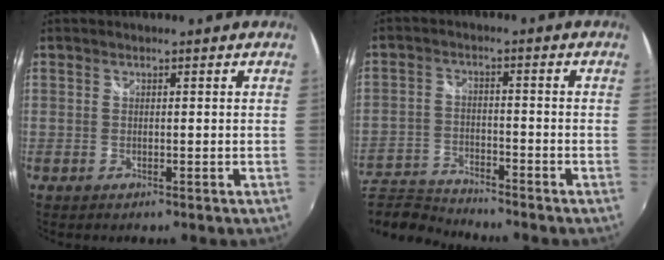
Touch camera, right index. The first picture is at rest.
{"total": 9.4, "force": [-8.9, 2.2, 2.0], "torque": [-0.068, -0.006, -0.168]}